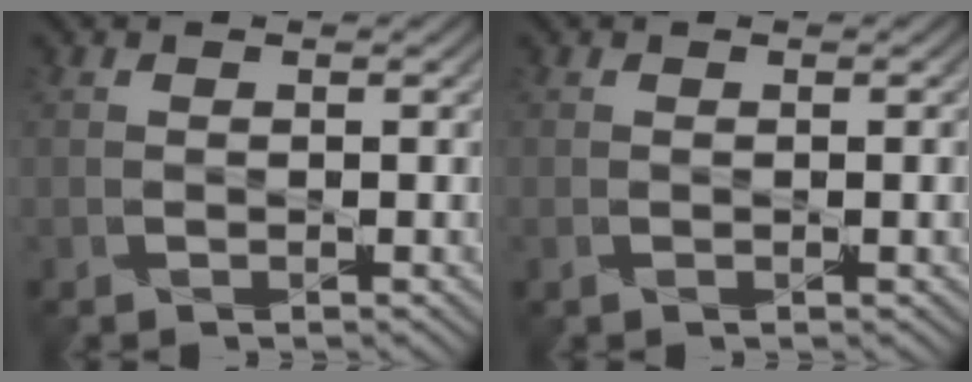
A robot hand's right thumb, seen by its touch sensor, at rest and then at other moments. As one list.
[{"total": 0.6, "force": [-0.1, 0.1, 0.5], "torque": [-0.009, 0.000, -0.003]}]